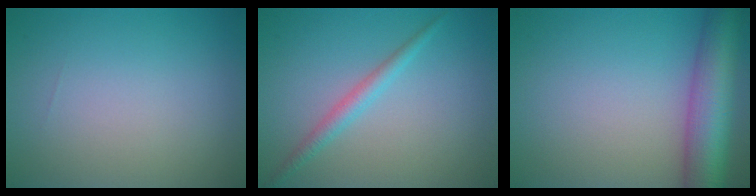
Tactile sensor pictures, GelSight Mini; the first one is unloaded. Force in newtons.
{"total": 1.9, "press": 1.9, "slide": 0.1}
{"total": 8.4, "press": 8.4, "slide": 0.3}